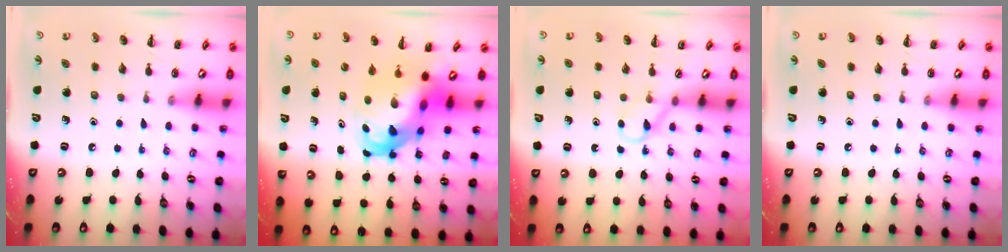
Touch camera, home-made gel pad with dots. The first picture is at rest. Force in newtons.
{"total": 9.6, "press": 9.2, "slide": 2.9}
{"total": 3.0, "press": 2.8, "slide": 1.1}
{"total": 0.0}